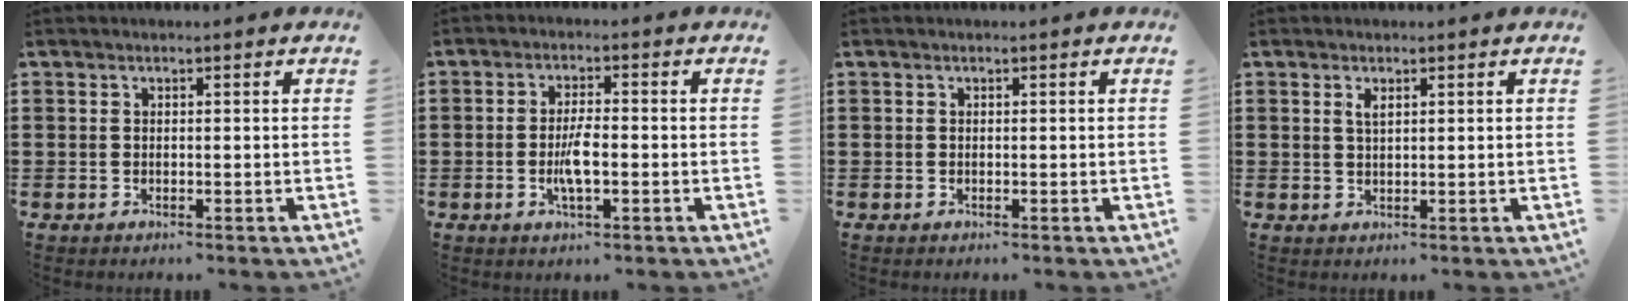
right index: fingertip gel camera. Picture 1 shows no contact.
{"total": 4.4, "force": [-1.0, 1.2, 4.1], "torque": [-0.093, -0.004, -0.025]}
{"total": 0.0}
{"total": 1.5, "force": [0.7, 0.6, 1.2], "torque": [-0.024, 0.004, 0.012]}